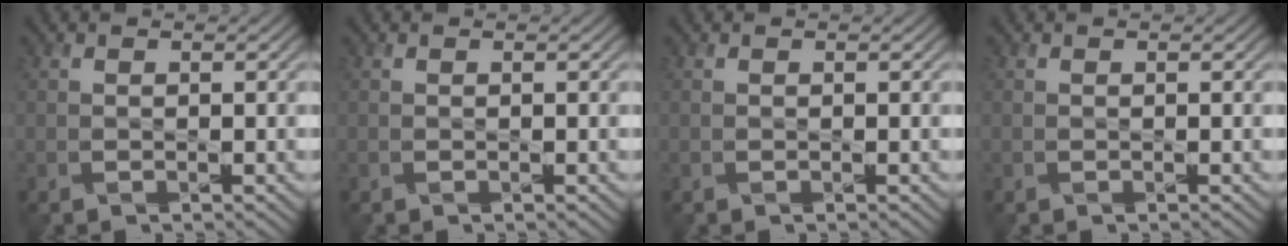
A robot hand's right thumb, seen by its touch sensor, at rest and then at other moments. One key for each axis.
{"total": 0.0}
{"total": 0.0}
{"total": 0.0}